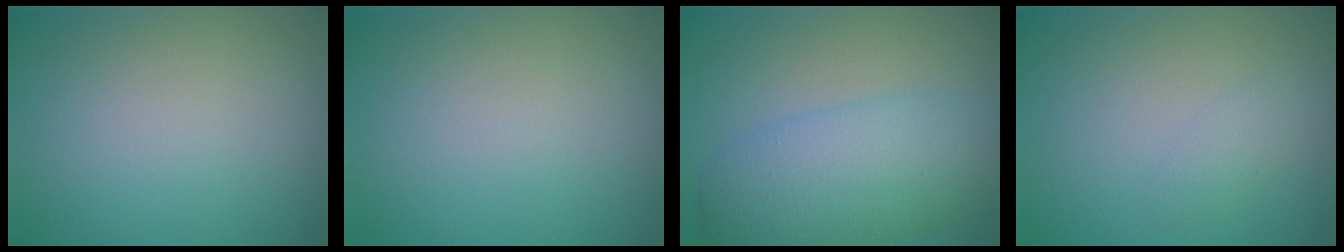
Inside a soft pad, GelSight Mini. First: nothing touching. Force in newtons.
{"total": 0.0}
{"total": 7.2, "press": 7.2, "slide": 0.1}
{"total": 1.1, "press": 1.1, "slide": 0.0}